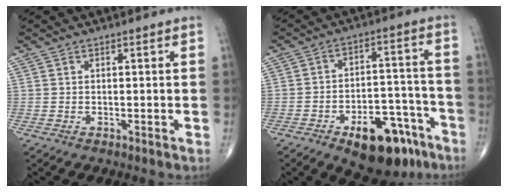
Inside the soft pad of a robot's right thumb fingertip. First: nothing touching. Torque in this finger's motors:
{"motor_torque": [2.12, 1.04, 1.28, -1.45, 0.08]}